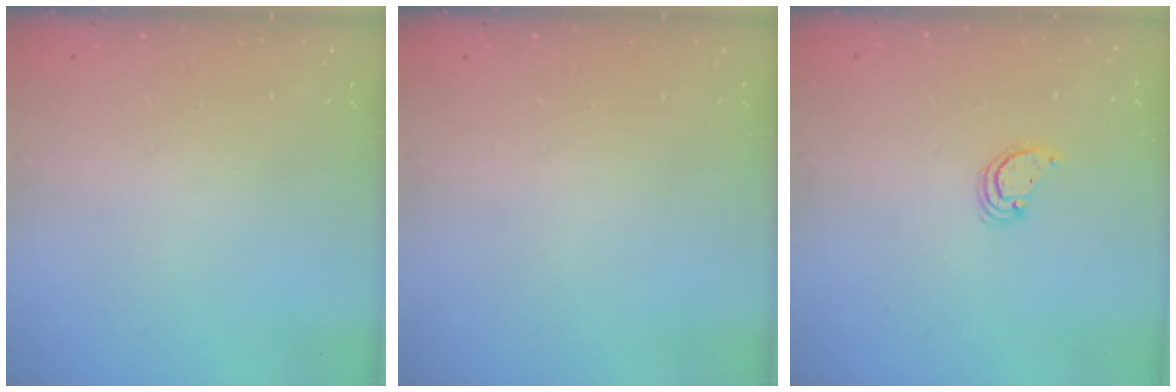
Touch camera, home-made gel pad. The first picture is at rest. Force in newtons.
{"total": 0.0}
{"total": 2.5, "press": 2.5, "slide": 0.2}